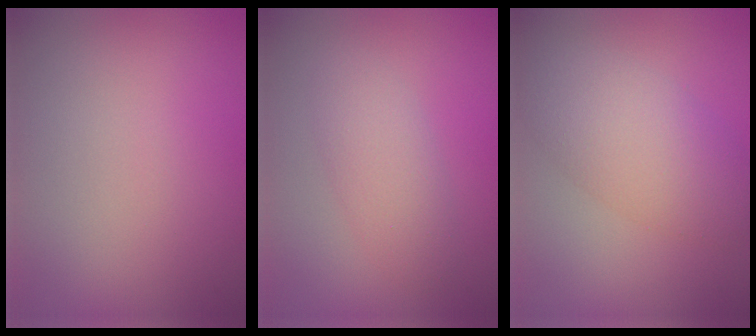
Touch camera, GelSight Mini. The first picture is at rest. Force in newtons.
{"total": 2.6, "press": 2.6, "slide": 0.0}
{"total": 5.4, "press": 5.4, "slide": 0.1}